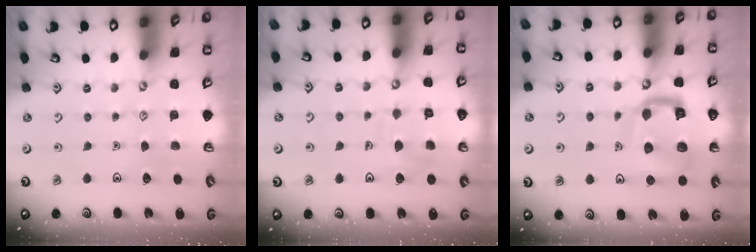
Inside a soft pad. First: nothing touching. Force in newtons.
{"total": 8.6, "press": 8.6, "slide": 0.8}
{"total": 11.5, "press": 11.4, "slide": 1.4}